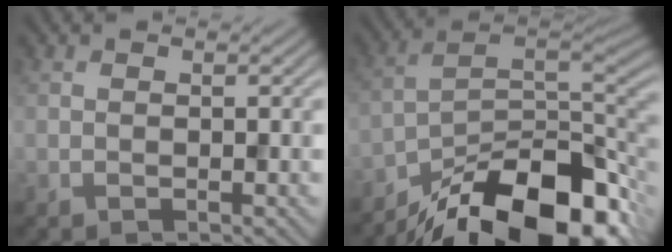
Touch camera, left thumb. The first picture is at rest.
{"total": 17.8, "force": [-12.3, 7.0, 10.8], "torque": [-0.191, -0.030, -0.192]}